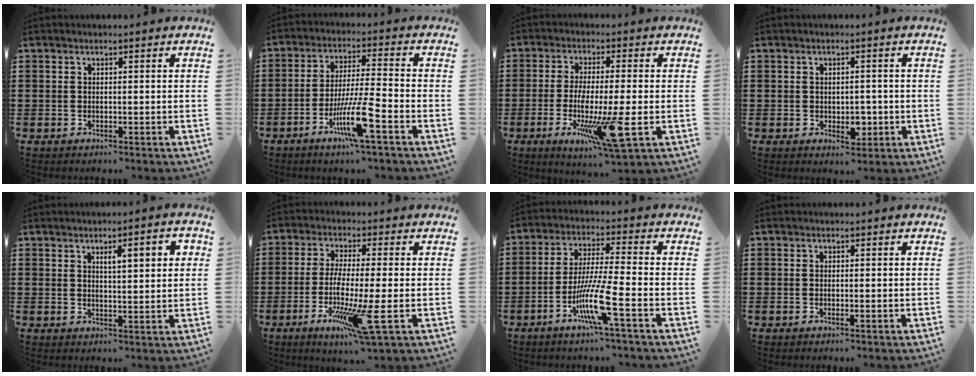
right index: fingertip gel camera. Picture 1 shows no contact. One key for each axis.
{"total": 9.4, "fx": -4.6, "fy": 0.3, "fz": 8.2, "tx": -0.166, "ty": -0.014, "tz": -0.088}
{"total": 10.5, "fx": -2.7, "fy": 0.9, "fz": 10.1, "tx": -0.198, "ty": -0.025, "tz": -0.048}
{"total": 3.4, "fx": -0.6, "fy": 2.0, "fz": 2.7, "tx": -0.040, "ty": -0.001, "tz": -0.011}
{"total": 4.7, "fx": 1.7, "fy": 1.1, "fz": 4.2, "tx": -0.068, "ty": 0.001, "tz": 0.022}
{"total": 9.7, "fx": -2.9, "fy": -0.1, "fz": 9.2, "tx": -0.188, "ty": -0.027, "tz": -0.055}
{"total": 9.7, "fx": -4.2, "fy": 0.2, "fz": 8.8, "tx": -0.185, "ty": -0.019, "tz": -0.084}
{"total": 0.7, "fx": 0.0, "fy": -0.1, "fz": 0.6, "tx": -0.011, "ty": -0.006, "tz": 0.001}